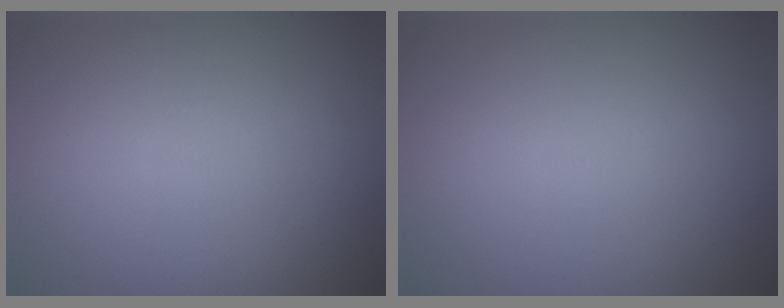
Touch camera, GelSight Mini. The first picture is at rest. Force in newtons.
{"total": 0.0}